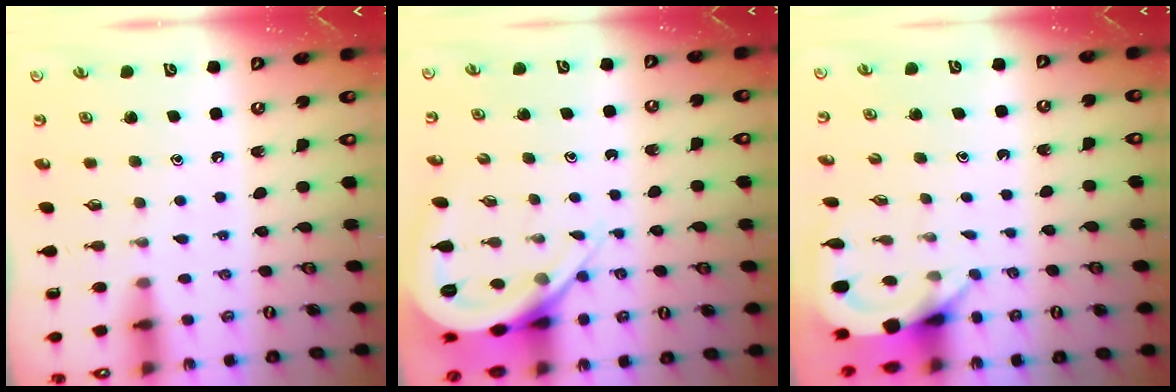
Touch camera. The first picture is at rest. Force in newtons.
{"total": 8.2, "press": 8.2, "slide": 0.8}
{"total": 3.9, "press": 3.8, "slide": 0.2}